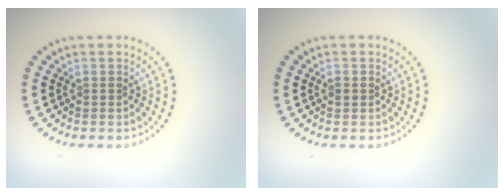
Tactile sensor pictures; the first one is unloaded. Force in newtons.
{"total": 0.8, "press": 0.8, "slide": 0.1}